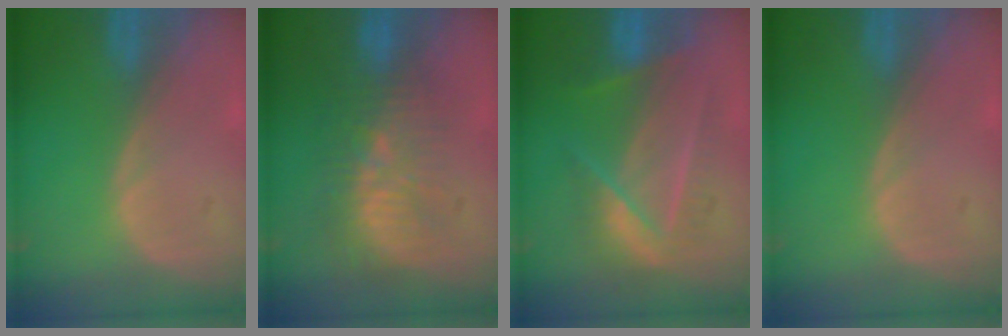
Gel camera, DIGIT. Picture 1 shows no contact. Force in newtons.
{"total": 9.7, "press": 8.9, "slide": 3.8}
{"total": 7.1, "press": 7.1, "slide": 0.2}
{"total": 0.0}